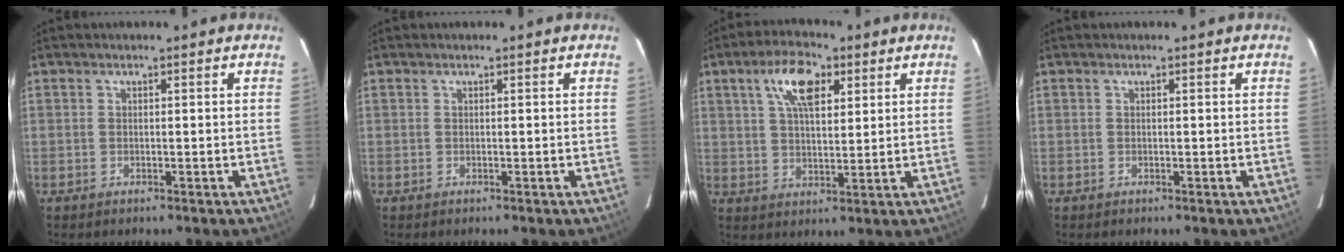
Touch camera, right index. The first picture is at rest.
{"total": 0.0}
{"total": 9.2, "force": [4.2, 4.0, 7.1], "torque": [-0.130, 0.019, 0.075]}
{"total": 0.0}